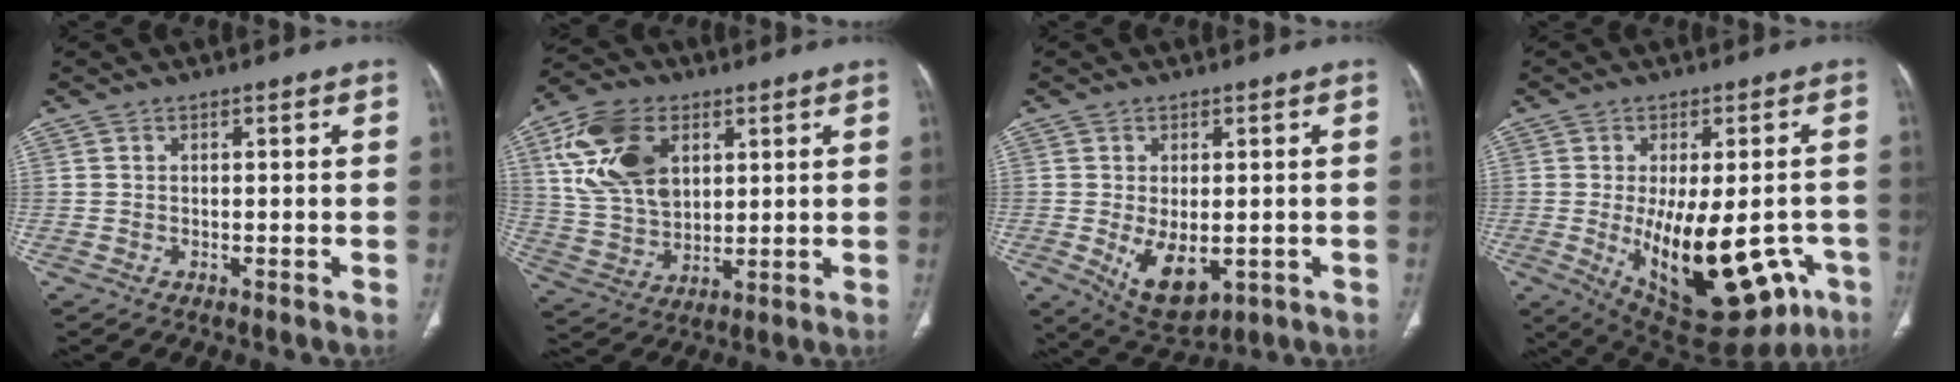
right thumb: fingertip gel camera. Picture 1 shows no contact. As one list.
[{"total": 16.3, "force": [5.8, 10.7, 10.8], "torque": [-0.192, -0.011, 0.118]}, {"total": 8.9, "force": [-1.8, 5.0, 7.1], "torque": [-0.102, -0.013, -0.009]}, {"total": 22.9, "force": [-7.0, 10.8, 19.0], "torque": [-0.228, -0.011, -0.070]}]